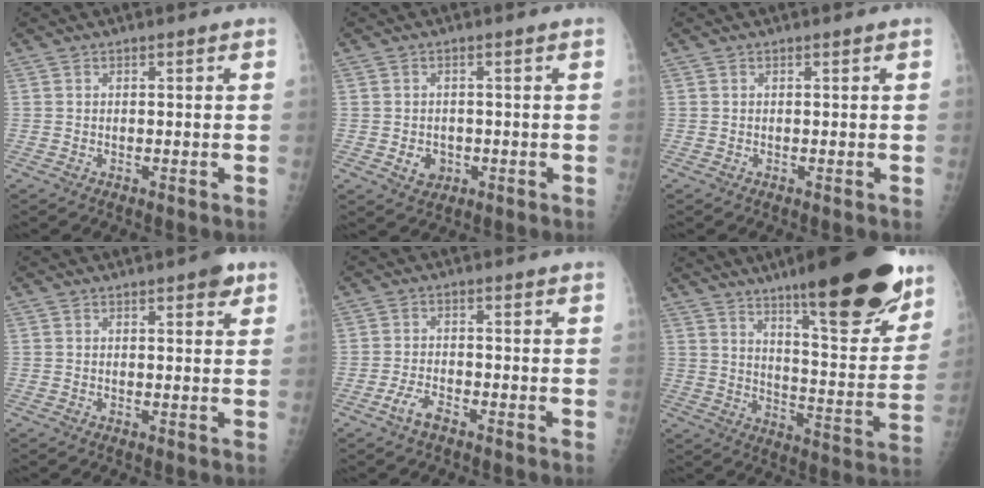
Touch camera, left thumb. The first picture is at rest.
{"total": 3.1, "force": [-0.7, 2.7, 1.5], "torque": [-0.012, 0.002, -0.001]}
{"total": 0.0}
{"total": 3.1, "force": [1.8, 1.0, 2.3], "torque": [-0.021, -0.005, 0.019]}
{"total": 3.3, "force": [-2.2, 1.2, 2.1], "torque": [-0.050, 0.013, -0.043]}
{"total": 24.5, "force": [15.7, 5.4, 18.0], "torque": [-0.227, -0.077, 0.239]}